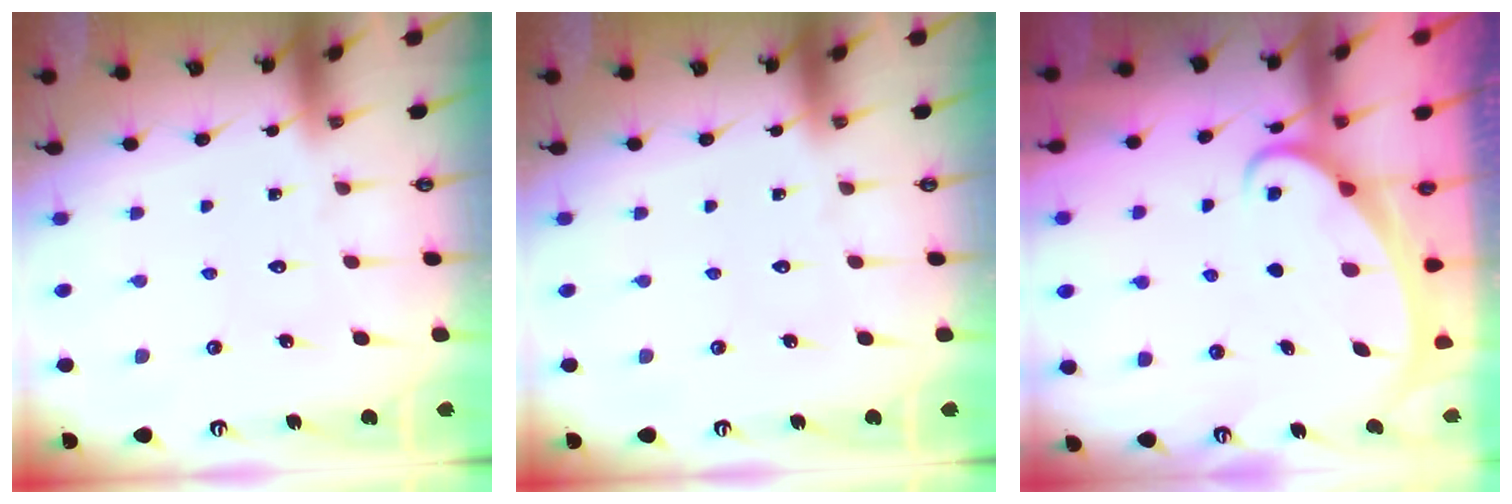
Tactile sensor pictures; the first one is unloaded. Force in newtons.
{"total": 0.0}
{"total": 1.9, "press": 1.9, "slide": 0.3}